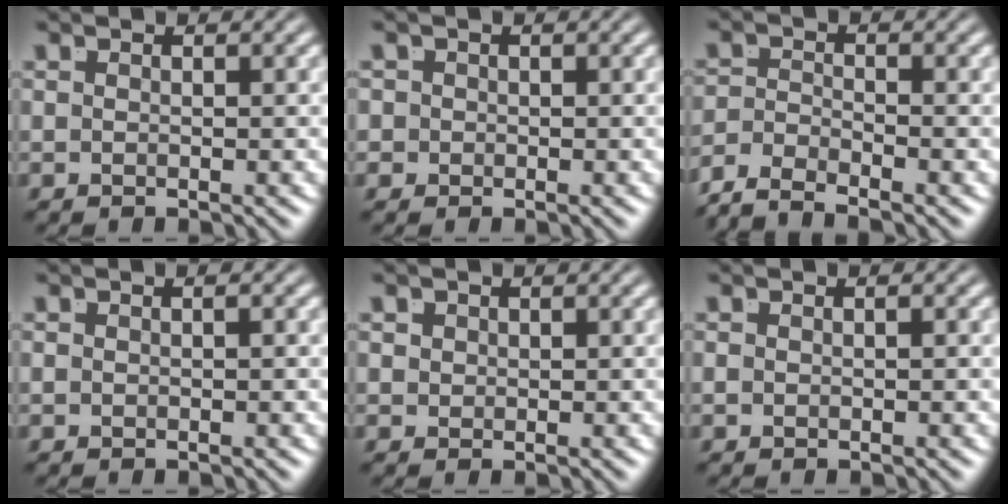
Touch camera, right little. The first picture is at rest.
{"total": 2.0, "force": [-0.3, 1.9, 0.3], "torque": [-0.017, -0.007, -0.007]}
{"total": 4.2, "force": [-3.6, 1.6, 1.5], "torque": [-0.032, -0.021, -0.056]}
{"total": 0.6, "force": [0.0, 0.5, 0.4], "torque": [-0.009, 0.003, -0.002]}
{"total": 0.9, "force": [0.5, 0.6, 0.4], "torque": [-0.012, -0.007, 0.016]}
{"total": 0.5, "force": [-0.3, 0.2, 0.4], "torque": [-0.007, -0.002, -0.003]}